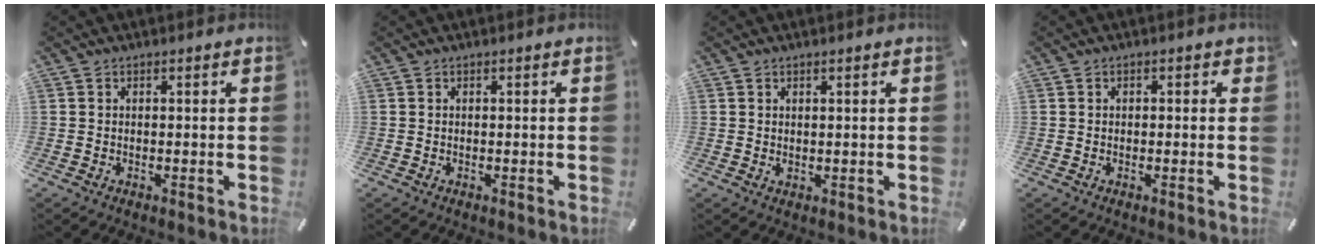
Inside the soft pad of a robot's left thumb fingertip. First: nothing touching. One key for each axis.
{"total": 0.0}
{"total": 0.9, "fx": 0.6, "fy": 0.1, "fz": 0.6, "tx": -0.013, "ty": -0.003, "tz": 0.012}
{"total": 0.9, "fx": 0.0, "fy": 0.8, "fz": 0.4, "tx": 0.001, "ty": 0.002, "tz": -0.002}